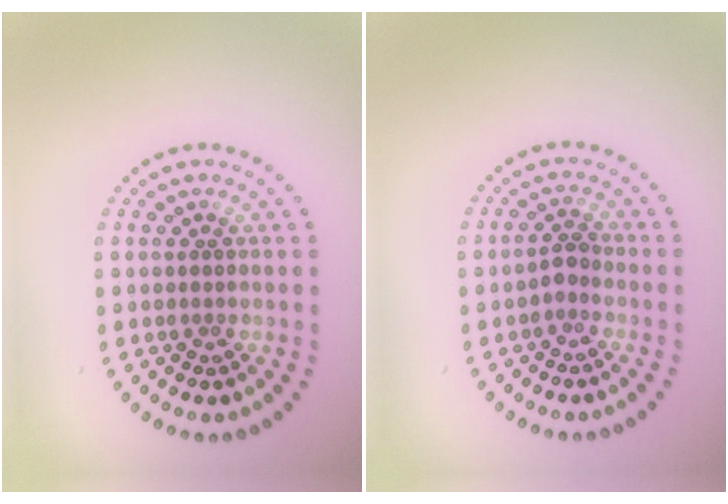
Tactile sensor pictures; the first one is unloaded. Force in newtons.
{"total": 1.2, "press": 1.0, "slide": 0.7}